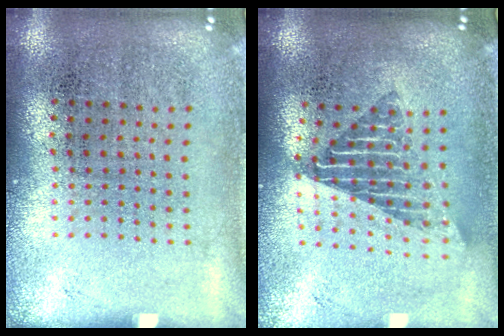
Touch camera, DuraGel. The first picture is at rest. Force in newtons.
{"total": 1.7, "press": 1.4, "slide": 1.0}